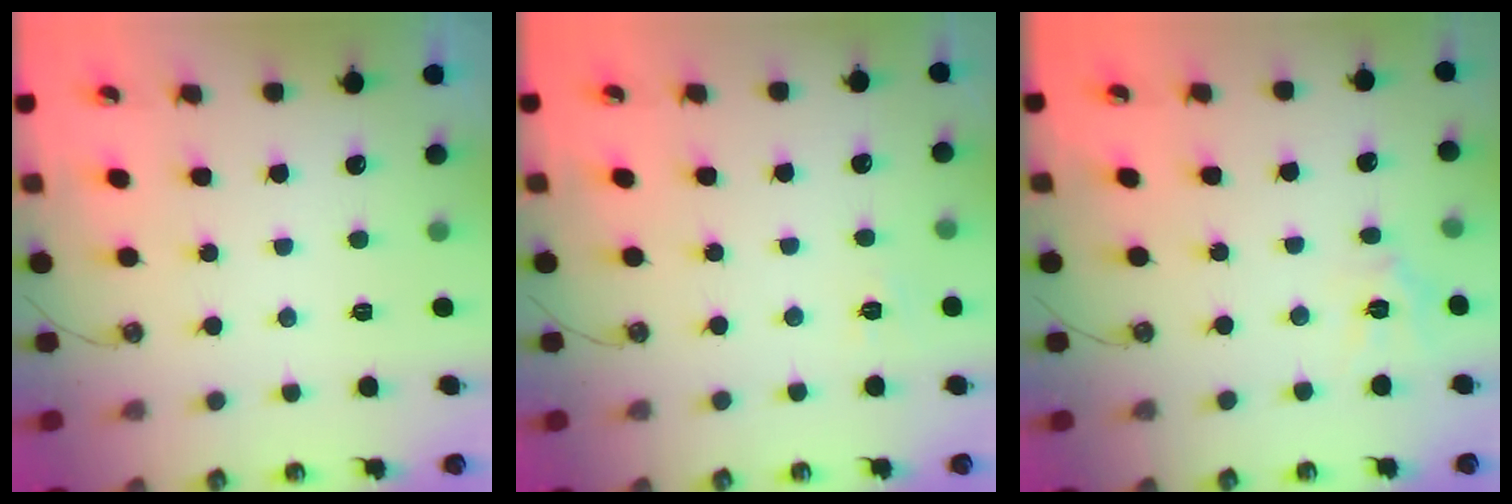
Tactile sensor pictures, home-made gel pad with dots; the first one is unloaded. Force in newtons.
{"total": 4.1, "press": 4.1, "slide": 0.4}
{"total": 6.2, "press": 6.1, "slide": 0.5}